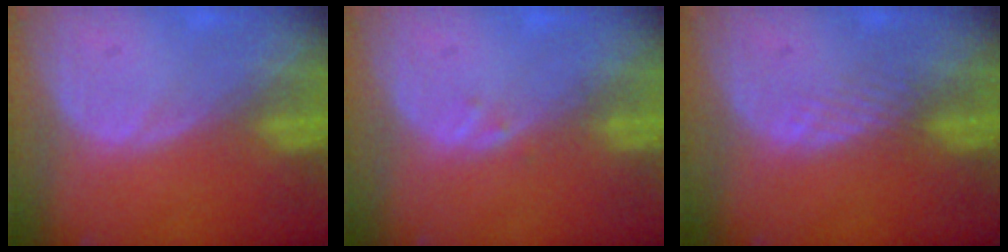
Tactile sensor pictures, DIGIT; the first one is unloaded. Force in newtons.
{"total": 0.7, "press": 0.6, "slide": 0.3}
{"total": 1.6, "press": 1.6, "slide": 0.1}